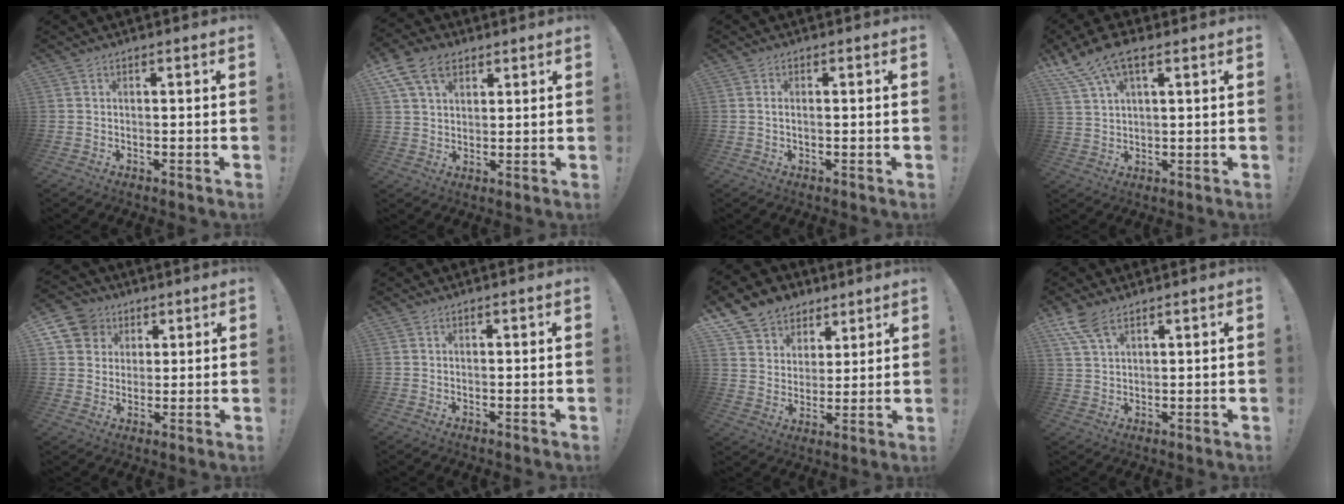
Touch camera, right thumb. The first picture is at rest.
{"total": 10.8, "force": [5.6, 7.2, 5.8], "torque": [-0.096, -0.014, 0.112]}
{"total": 1.4, "force": [-0.3, 0.4, 1.3], "torque": [-0.025, 0.004, -0.004]}
{"total": 9.3, "force": [6.0, 3.3, 6.3], "torque": [-0.124, -0.024, 0.119]}
{"total": 9.5, "force": [4.1, 8.1, 2.5], "torque": [-0.035, -0.020, 0.083]}
{"total": 0.0}
{"total": 11.4, "force": [7.2, 8.6, 2.5], "torque": [-0.040, -0.049, 0.144]}
{"total": 6.7, "force": [4.6, 2.6, 4.1], "torque": [-0.081, -0.018, 0.089]}